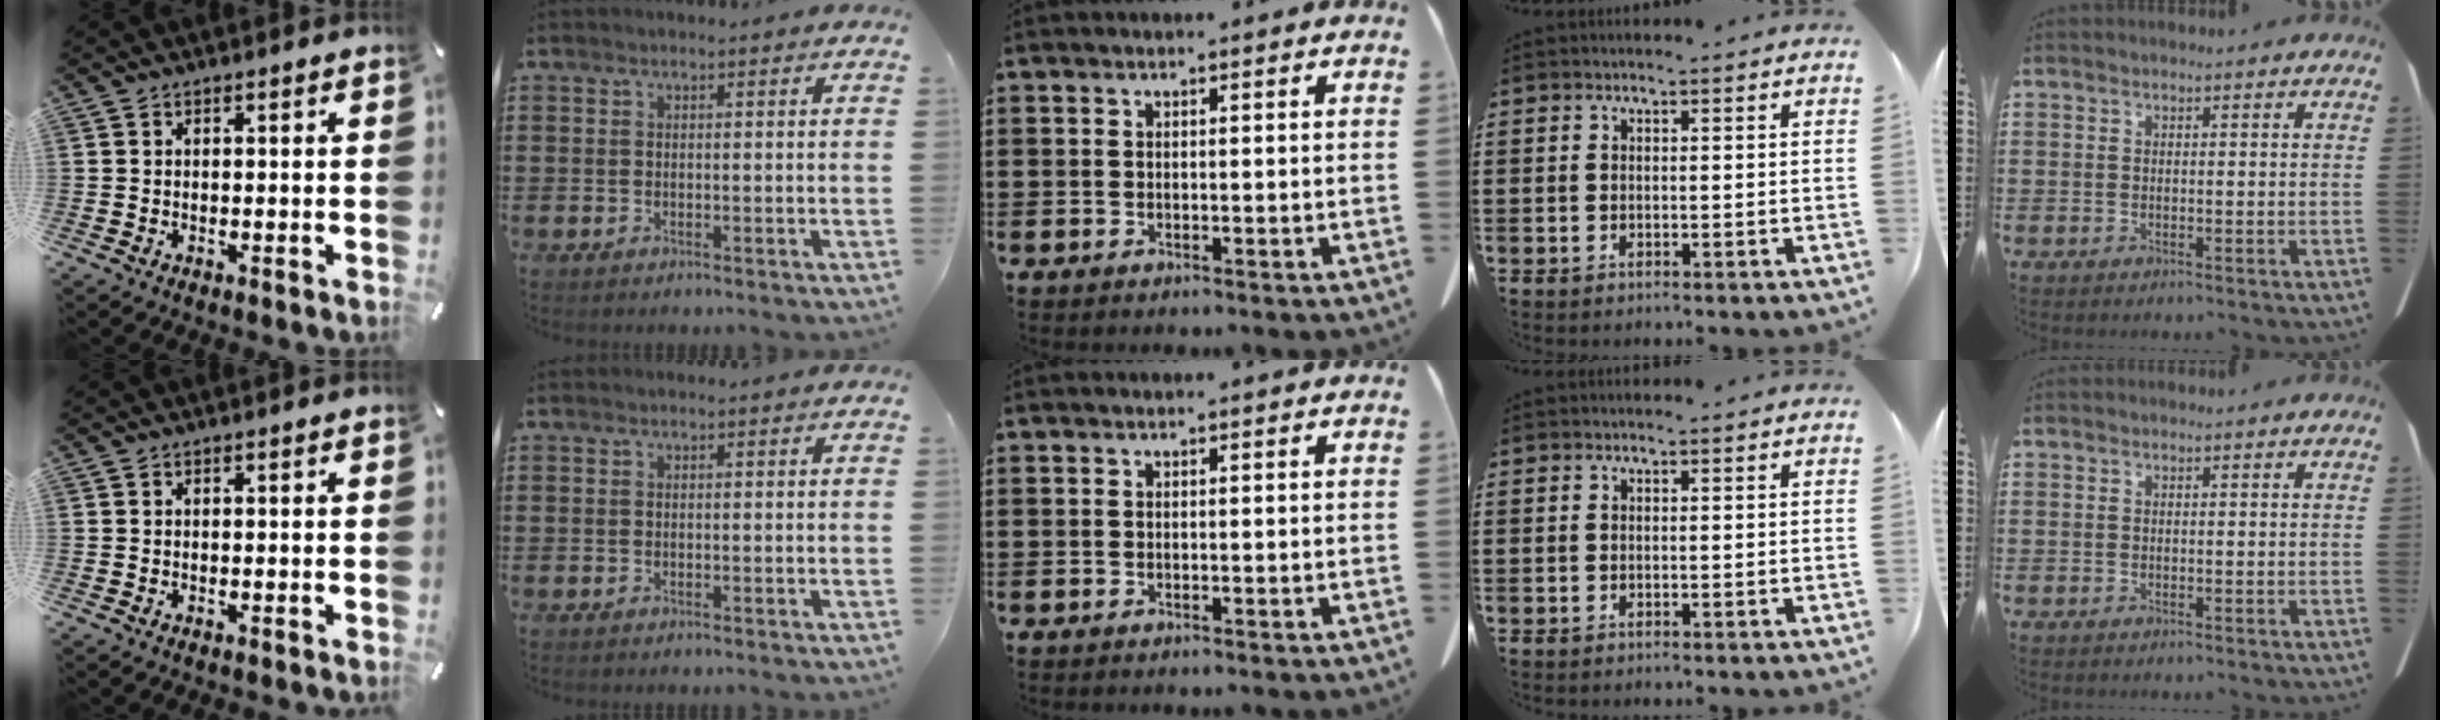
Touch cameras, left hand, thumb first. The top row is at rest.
{}